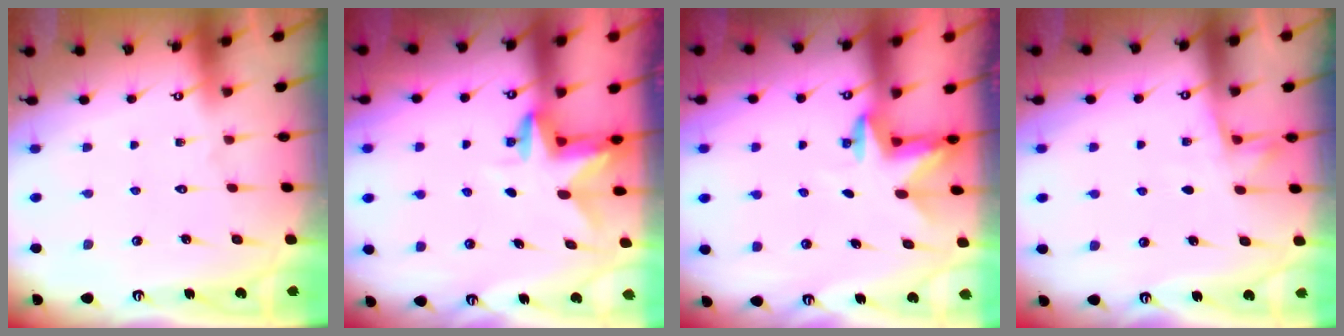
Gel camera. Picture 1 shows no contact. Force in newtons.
{"total": 3.0, "press": 3.0, "slide": 0.3}
{"total": 2.9, "press": 2.8, "slide": 0.6}
{"total": 5.8, "press": 5.8, "slide": 0.3}